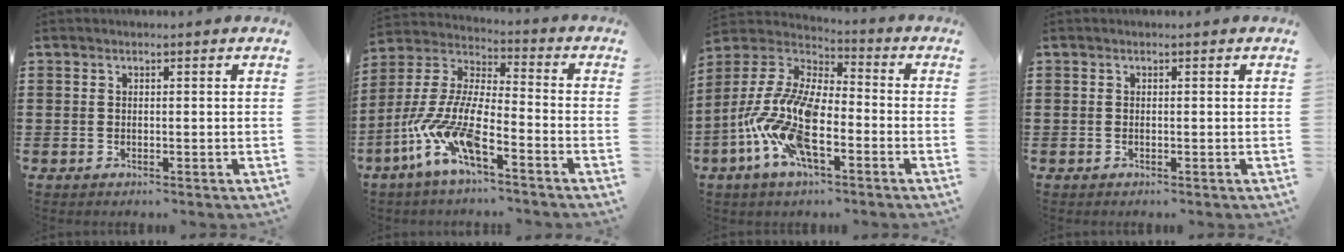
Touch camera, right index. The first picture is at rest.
{"total": 10.6, "force": [-7.4, 1.8, 7.3], "torque": [-0.200, -0.027, -0.161]}
{"total": 14.2, "force": [-5.5, 5.9, 11.6], "torque": [-0.293, -0.015, -0.119]}
{"total": 0.0}